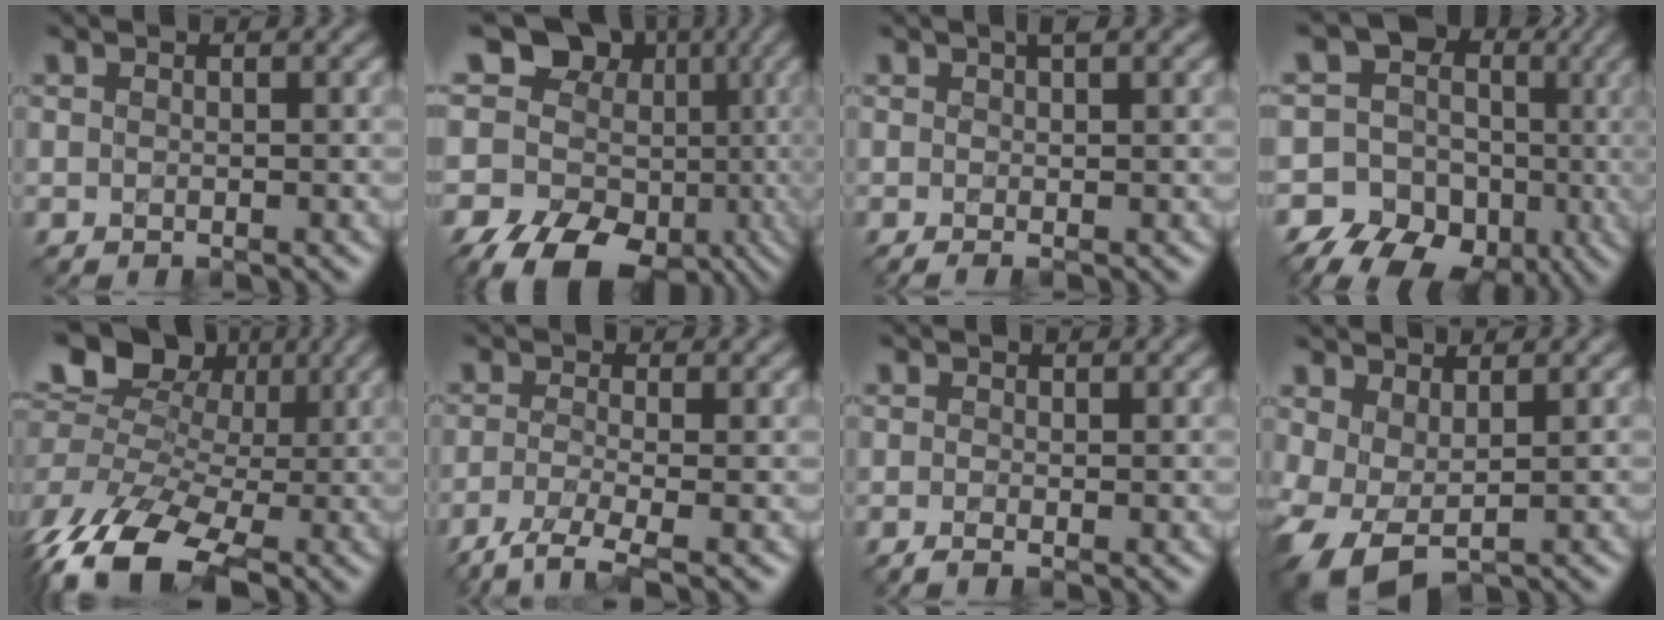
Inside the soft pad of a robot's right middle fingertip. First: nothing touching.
{"total": 13.5, "force": [-2.4, 11.3, 7.0], "torque": [-0.115, 0.001, -0.019]}
{"total": 2.7, "force": [0.5, 0.8, 2.5], "torque": [-0.026, 0.006, 0.002]}
{"total": 17.6, "force": [-5.2, 16.0, 5.2], "torque": [-0.098, 0.002, -0.097]}
{"total": 13.4, "force": [-2.4, 9.1, 9.6], "torque": [-0.189, 0.023, -0.047]}
{"total": 3.6, "force": [-2.0, 0.9, 2.9], "torque": [-0.058, -0.005, -0.050]}
{"total": 0.7, "force": [-0.2, 0.2, 0.7], "torque": [-0.011, -0.003, -0.011]}
{"total": 4.0, "force": [0.1, 2.2, 3.4], "torque": [-0.086, -0.003, 0.007]}